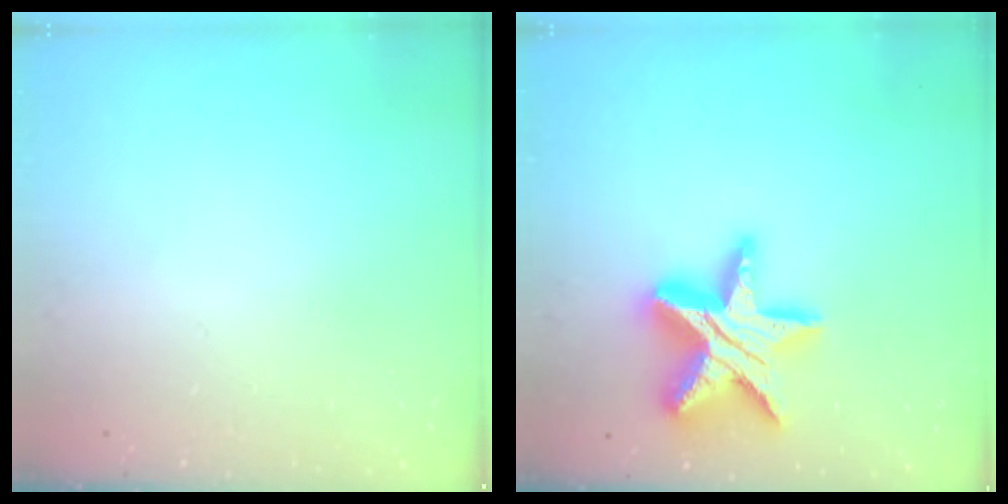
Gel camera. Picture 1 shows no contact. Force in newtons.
{"total": 20.1, "press": 20.0, "slide": 1.4}